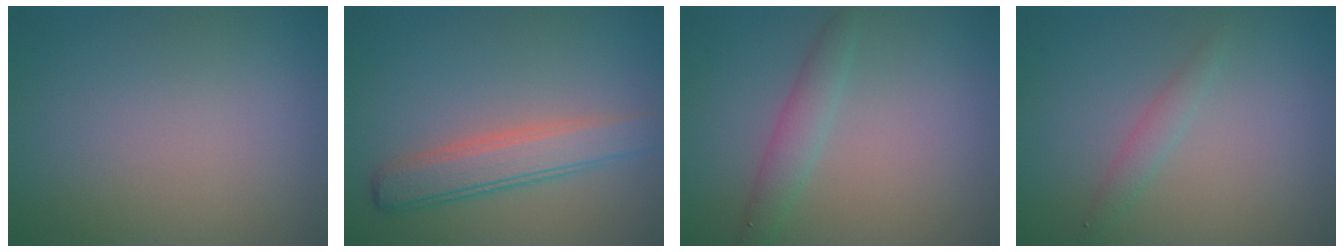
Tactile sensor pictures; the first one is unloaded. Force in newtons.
{"total": 3.9, "press": 3.9, "slide": 0.3}
{"total": 2.0, "press": 2.0, "slide": 0.0}
{"total": 1.2, "press": 1.2, "slide": 0.1}